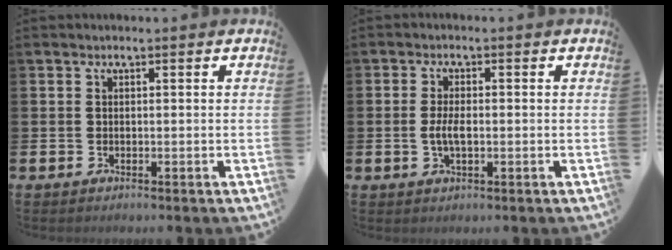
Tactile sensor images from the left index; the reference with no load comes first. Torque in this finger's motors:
{"motor_torque": [0.66, 0.31, 0.12, 0.06]}